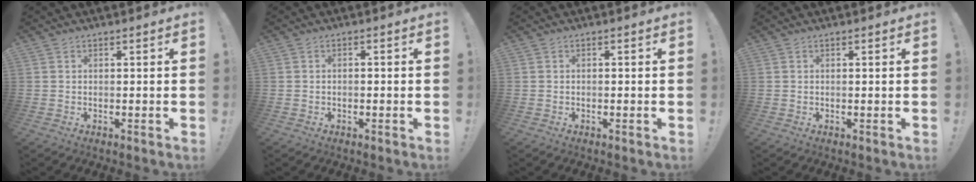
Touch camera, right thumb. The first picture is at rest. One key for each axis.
{"total": 1.1, "fx": -0.9, "fy": 0.4, "fz": 0.5, "tx": -0.009, "ty": 0.004, "tz": -0.016}
{"total": 0.6, "fx": -0.5, "fy": 0.2, "fz": 0.2, "tx": -0.006, "ty": 0.002, "tz": -0.010}
{"total": 0.0}